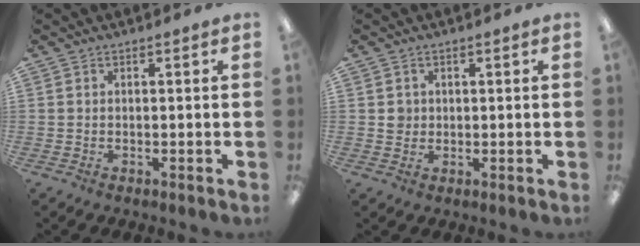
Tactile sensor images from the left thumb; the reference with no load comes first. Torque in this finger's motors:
{"motor_torque": [0.42, 0.39, 0.37, -0.09, 0.00]}